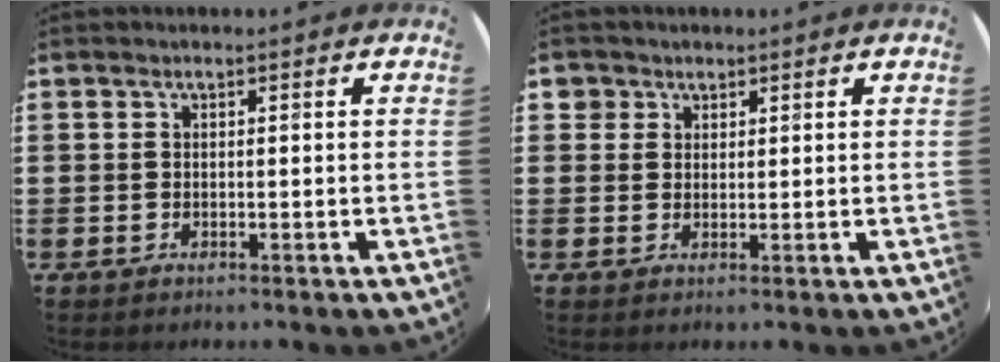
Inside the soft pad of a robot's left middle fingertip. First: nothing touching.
{"total": 2.0, "force": [1.5, 1.4, 0.1], "torque": [0.002, 0.002, 0.028]}